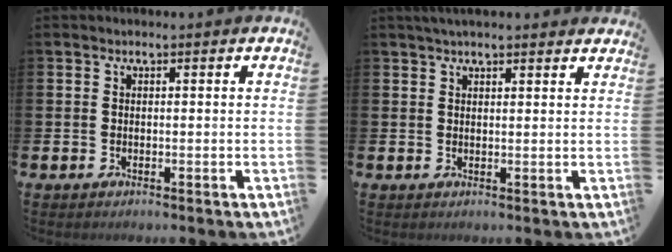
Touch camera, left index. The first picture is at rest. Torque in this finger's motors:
{"motor_torque": [0.95, -1.19, 0.57, 0.09]}